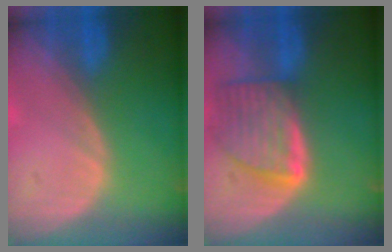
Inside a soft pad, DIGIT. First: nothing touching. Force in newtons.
{"total": 8.1, "press": 7.3, "slide": 3.4}